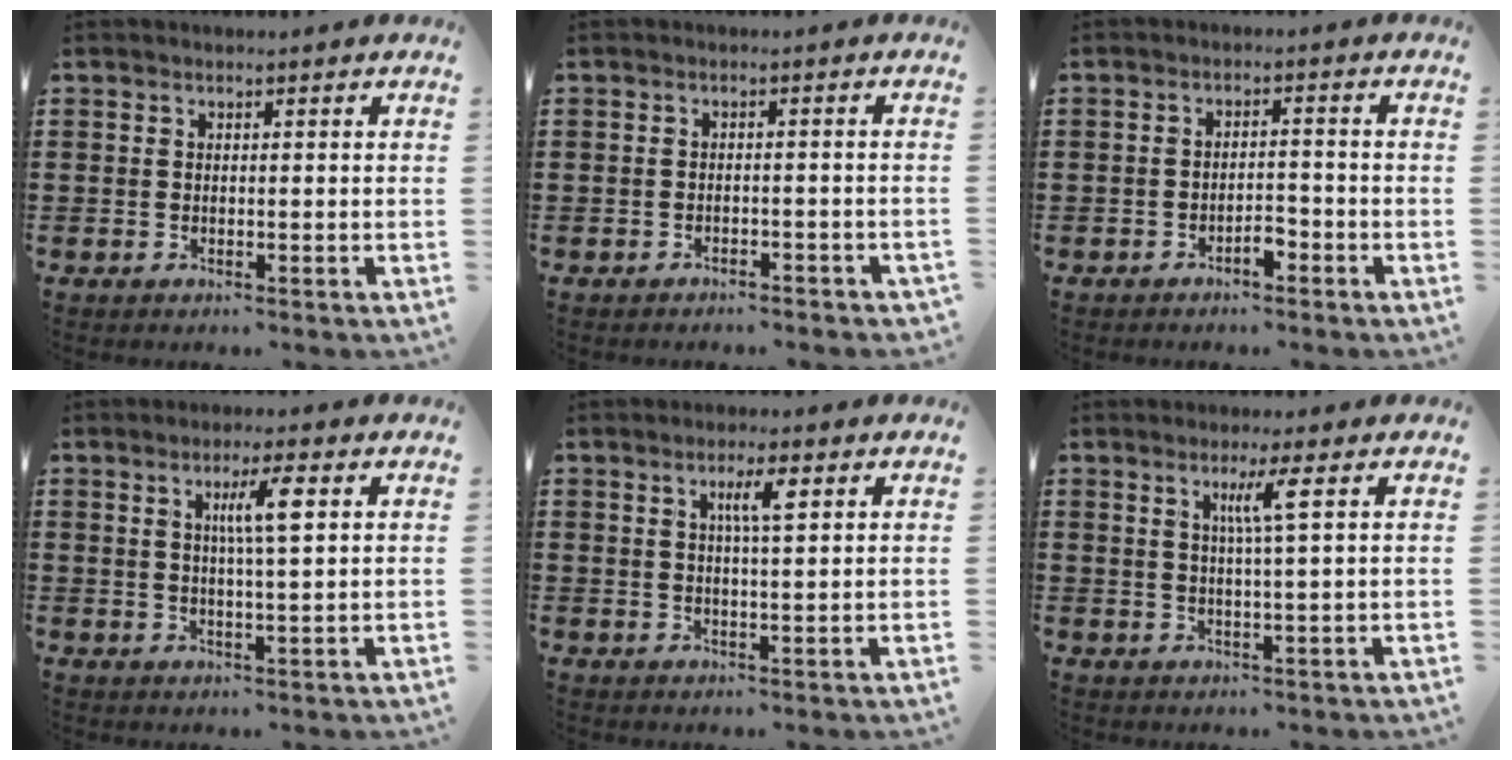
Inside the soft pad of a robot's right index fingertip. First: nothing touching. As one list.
[{"total": 1.6, "force": [-1.5, 0.3, 0.2], "torque": [-0.010, -0.002, -0.032]}, {"total": 2.5, "force": [-1.9, 0.7, 1.4], "torque": [-0.029, 0.004, -0.038]}, {"total": 5.1, "force": [1.7, 0.5, 4.8], "torque": [-0.090, 0.003, 0.021]}, {"total": 3.8, "force": [1.4, 0.6, 3.5], "torque": [-0.064, 0.005, 0.019]}, {"total": 4.2, "force": [1.5, -0.4, 3.9], "torque": [-0.079, -0.003, 0.021]}]